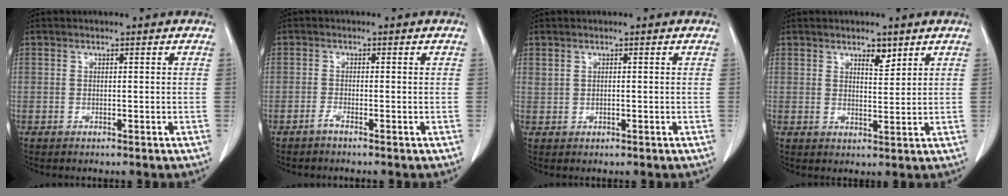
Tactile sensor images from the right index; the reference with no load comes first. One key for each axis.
{"total": 1.3, "fx": -0.9, "fy": 0.1, "fz": 0.9, "tx": -0.016, "ty": 0.003, "tz": -0.020}
{"total": 1.2, "fx": 0.3, "fy": 0.8, "fz": 0.8, "tx": -0.028, "ty": 0.012, "tz": 0.013}
{"total": 3.3, "fx": 2.1, "fy": 1.3, "fz": 2.1, "tx": -0.036, "ty": -0.004, "tz": 0.039}